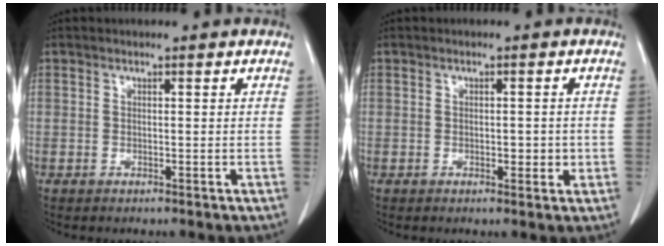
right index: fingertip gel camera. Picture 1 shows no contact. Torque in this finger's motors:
{"motor_torque": [0.01, 0.07, 0.03, 0.01]}